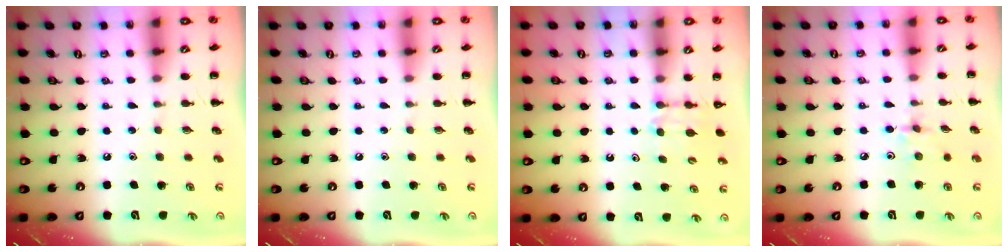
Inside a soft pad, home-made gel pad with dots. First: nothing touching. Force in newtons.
{"total": 0.0}
{"total": 5.3, "press": 5.1, "slide": 1.5}
{"total": 2.2, "press": 2.1, "slide": 0.6}